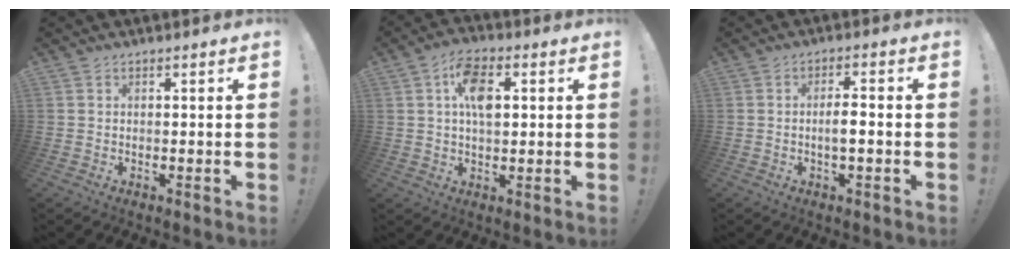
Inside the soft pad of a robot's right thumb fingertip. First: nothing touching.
{"total": 9.7, "force": [2.2, 5.6, 7.6], "torque": [-0.113, 0.007, 0.039]}
{"total": 4.4, "force": [-1.1, 1.0, 4.1], "torque": [-0.070, 0.004, -0.020]}